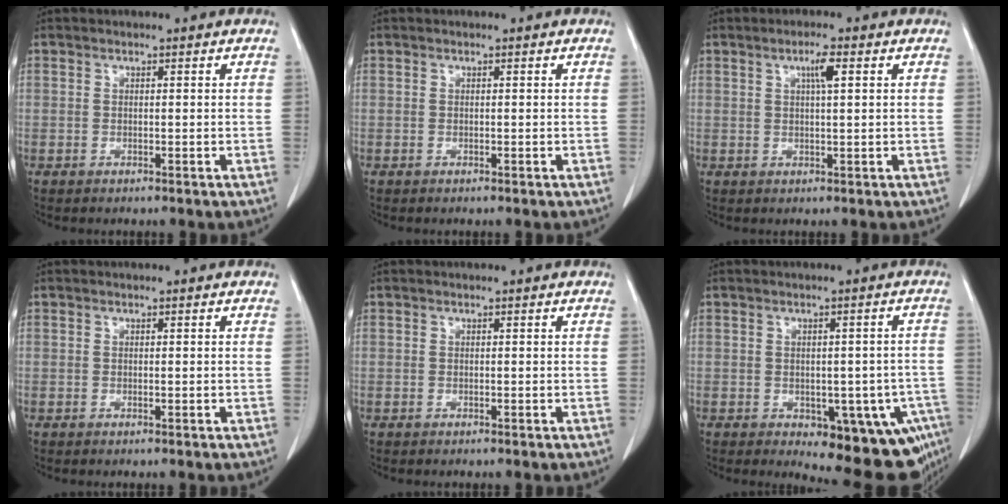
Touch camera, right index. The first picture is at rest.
{"total": 0.0}
{"total": 2.9, "force": [1.1, 0.2, 2.7], "torque": [-0.047, 0.001, 0.017]}
{"total": 0.0}
{"total": 0.0}
{"total": 13.2, "force": [-6.3, 6.1, 10.0], "torque": [-0.070, 0.012, -0.068]}